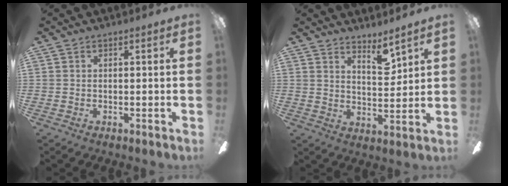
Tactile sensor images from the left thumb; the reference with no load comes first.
{"total": 6.6, "force": [5.2, 2.0, 3.6], "torque": [-0.044, -0.034, 0.086]}